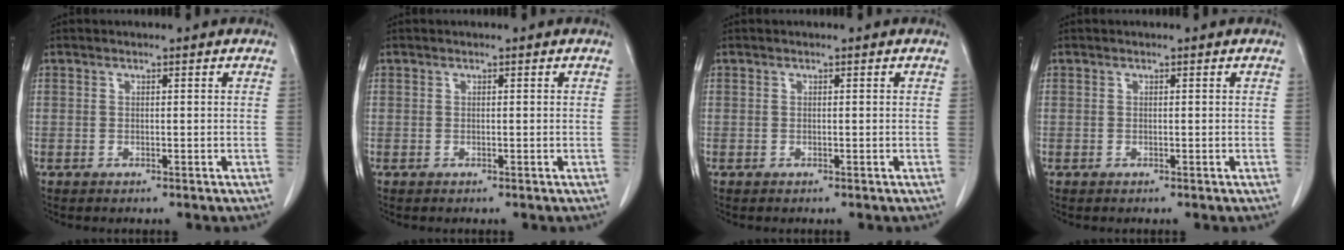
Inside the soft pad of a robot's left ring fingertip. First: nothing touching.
{"total": 0.0}
{"total": 0.0}
{"total": 0.0}